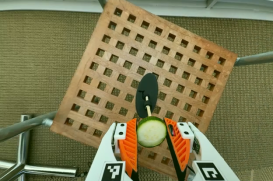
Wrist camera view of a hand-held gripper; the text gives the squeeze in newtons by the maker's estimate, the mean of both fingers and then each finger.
{"total": 9.2, "left": 9.4, "right": 8.9}